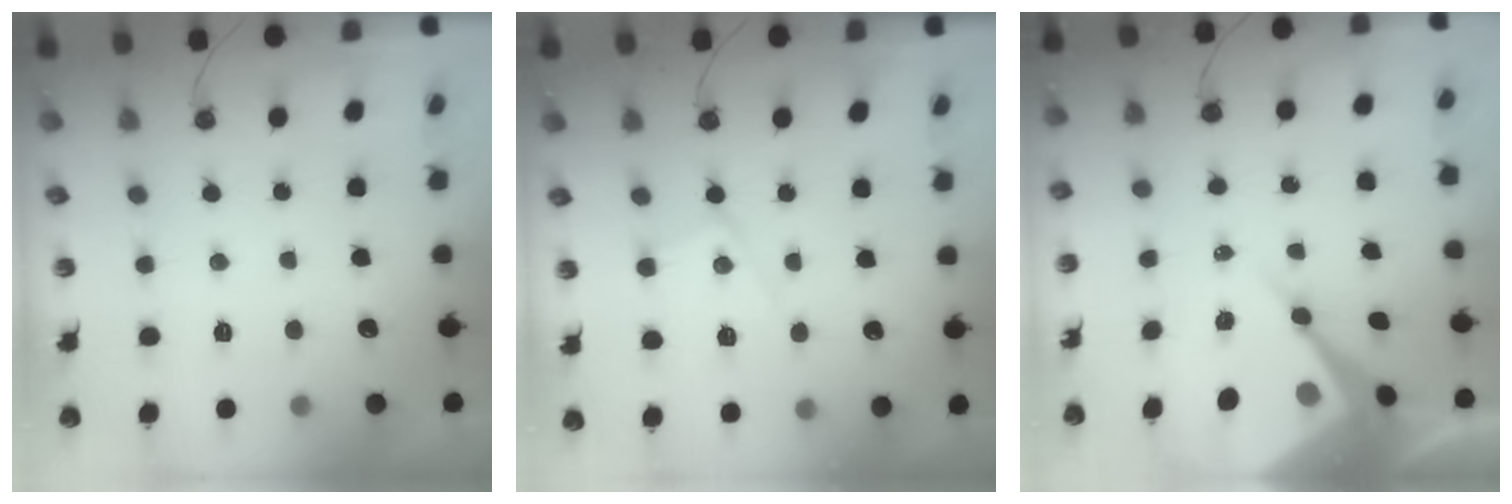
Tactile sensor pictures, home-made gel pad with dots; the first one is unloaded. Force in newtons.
{"total": 9.3, "press": 9.3, "slide": 0.7}
{"total": 13.4, "press": 13.3, "slide": 1.4}